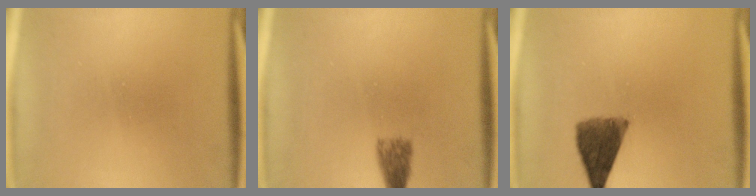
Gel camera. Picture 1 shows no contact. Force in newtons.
{"total": 2.7}
{"total": 7.1}